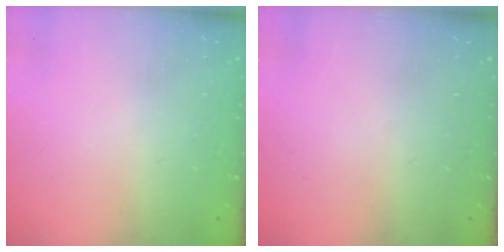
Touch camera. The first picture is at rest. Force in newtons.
{"total": 0.0}